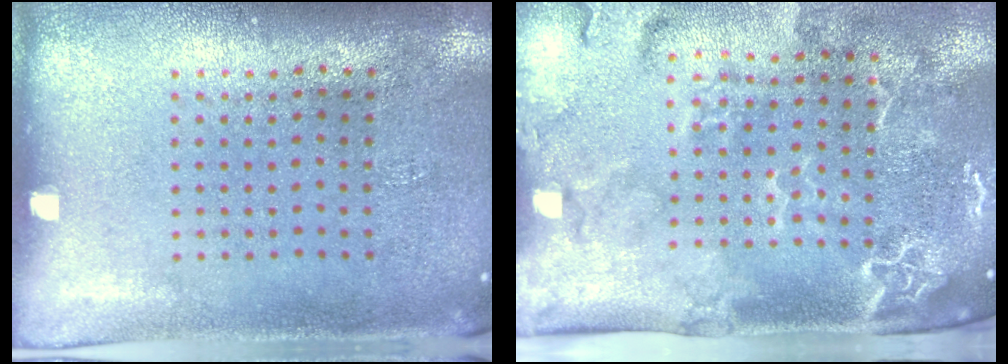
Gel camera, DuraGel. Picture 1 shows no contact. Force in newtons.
{"total": 2.9, "press": 2.4, "slide": 1.7}